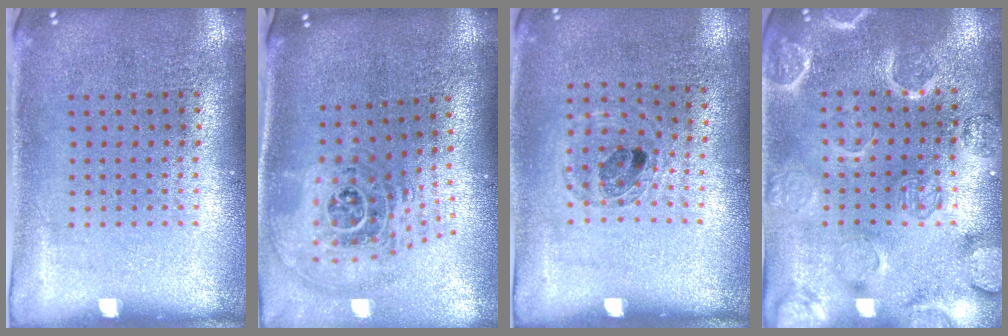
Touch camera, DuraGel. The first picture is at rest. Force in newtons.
{"total": 2.0, "press": 1.5, "slide": 1.4}
{"total": 0.8, "press": 0.8, "slide": 0.2}
{"total": 2.9, "press": 2.8, "slide": 0.3}